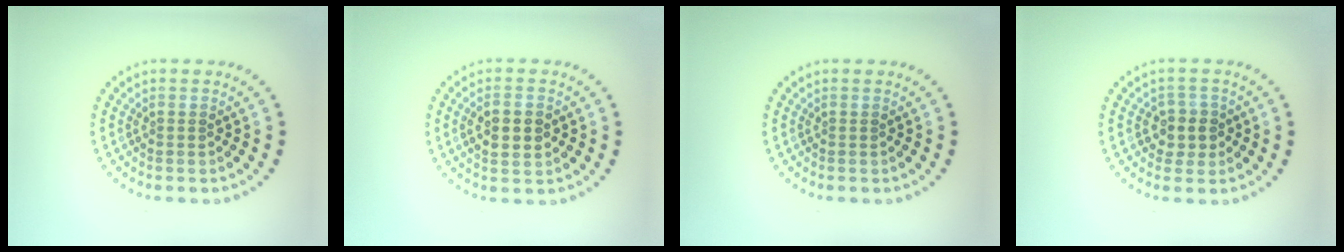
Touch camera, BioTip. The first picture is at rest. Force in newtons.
{"total": 3.1, "press": 3.1, "slide": 0.3}
{"total": 0.0}
{"total": 2.4, "press": 2.2, "slide": 0.9}